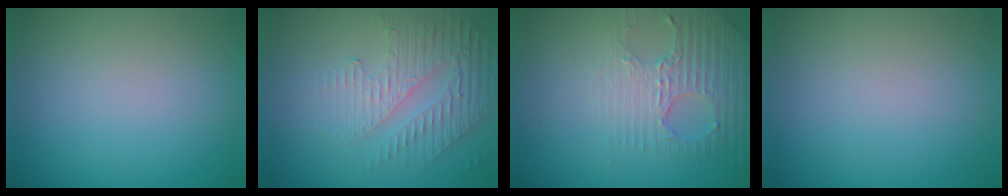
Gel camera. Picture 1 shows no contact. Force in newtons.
{"total": 5.1, "press": 3.3, "slide": 3.9}
{"total": 2.8, "press": 2.7, "slide": 0.9}
{"total": 0.0}